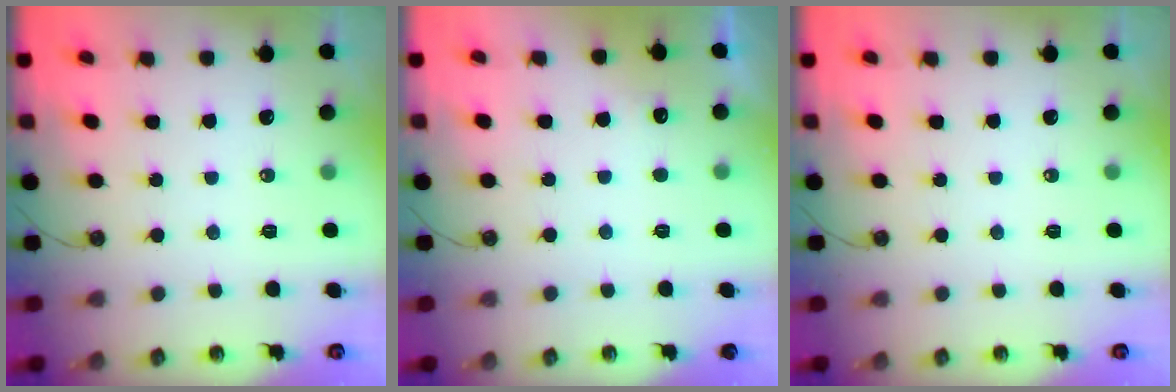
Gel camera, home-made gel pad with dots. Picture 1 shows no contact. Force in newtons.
{"total": 4.6, "press": 4.5, "slide": 1.1}
{"total": 0.0}